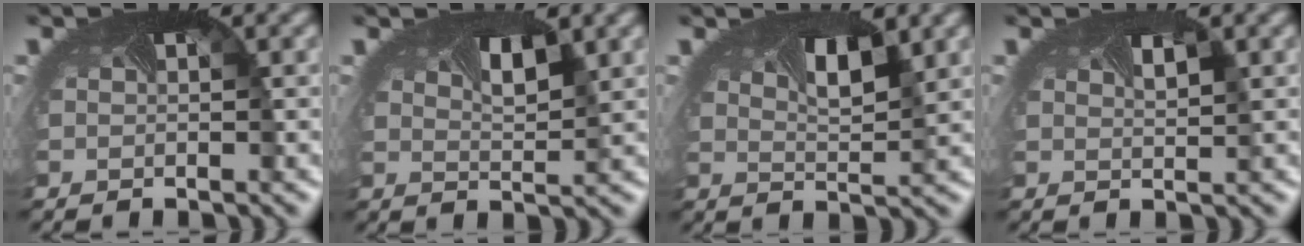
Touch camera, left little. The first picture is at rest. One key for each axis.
{"total": 2.6, "fx": 1.3, "fy": 0.8, "fz": 2.0, "tx": -0.034, "ty": 0.001, "tz": 0.020}
{"total": 3.6, "fx": 1.8, "fy": 1.3, "fz": 2.9, "tx": -0.045, "ty": 0.002, "tz": 0.024}
{"total": 0.9, "fx": 0.6, "fy": 0.1, "fz": 0.7, "tx": -0.007, "ty": 0.002, "tz": 0.009}